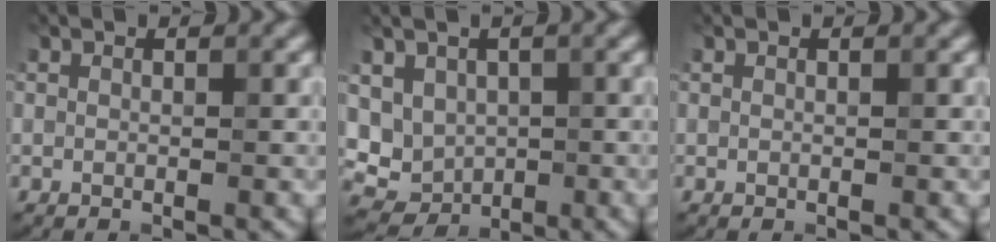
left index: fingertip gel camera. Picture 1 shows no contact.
{"total": 4.7, "force": [0.6, 4.2, 2.1], "torque": [-0.027, -0.004, 0.011]}
{"total": 0.0}